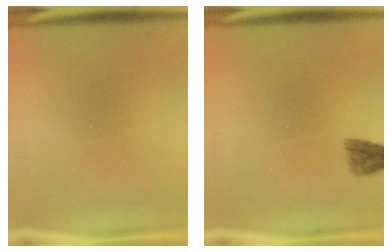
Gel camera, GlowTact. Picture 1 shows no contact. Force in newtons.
{"total": 1.8}